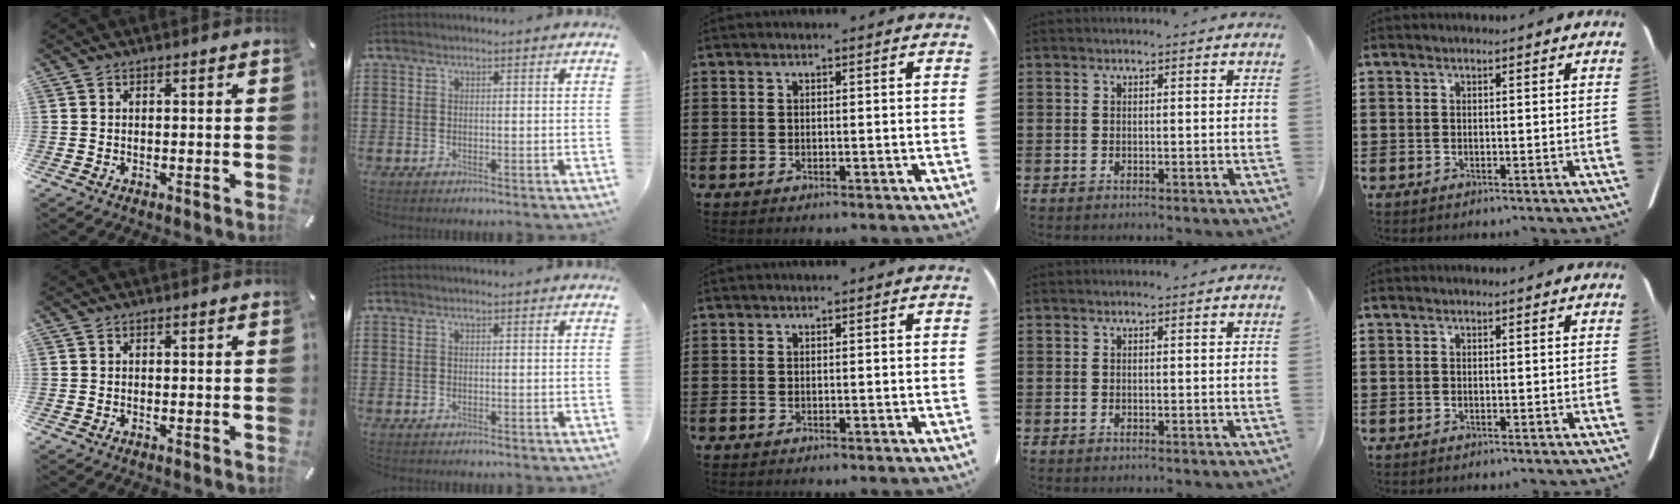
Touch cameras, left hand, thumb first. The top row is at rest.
{}